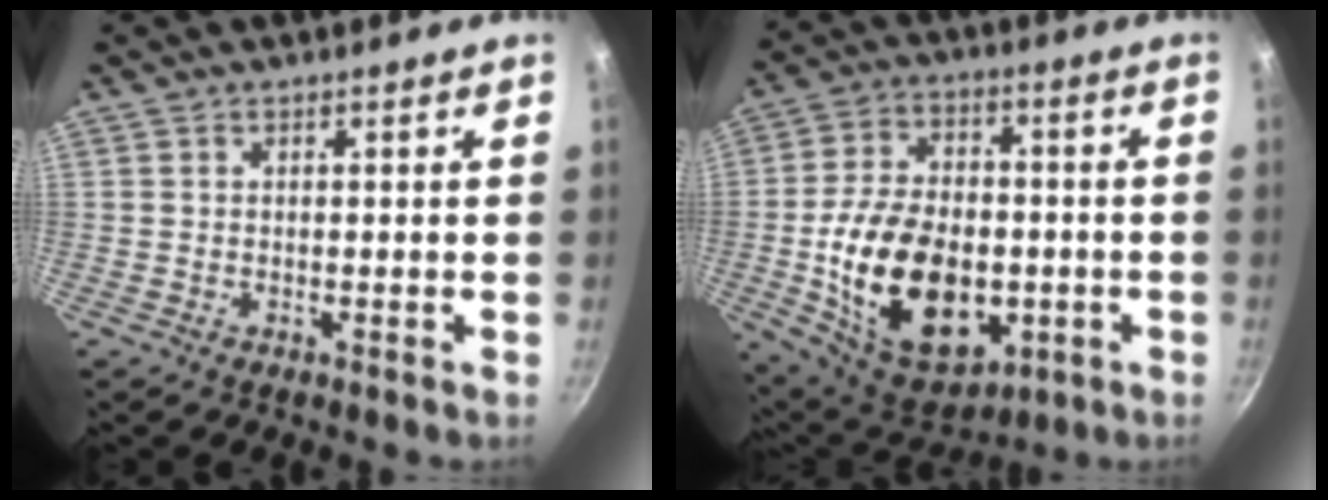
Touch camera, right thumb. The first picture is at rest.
{"total": 22.7, "force": [-4.2, 14.6, 16.8], "torque": [-0.265, 0.018, -0.054]}